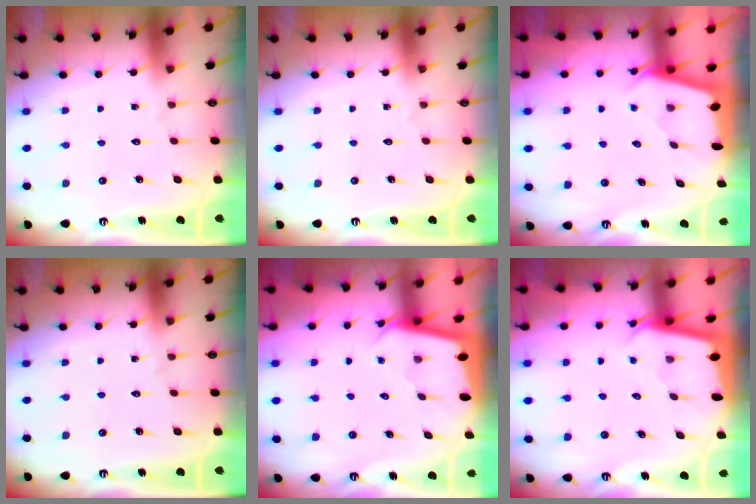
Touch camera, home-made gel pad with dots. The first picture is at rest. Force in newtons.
{"total": 0.0}
{"total": 2.1, "press": 2.1, "slide": 0.3}
{"total": 0.0}
{"total": 2.1, "press": 2.1, "slide": 0.1}
{"total": 2.1, "press": 2.1, "slide": 0.1}